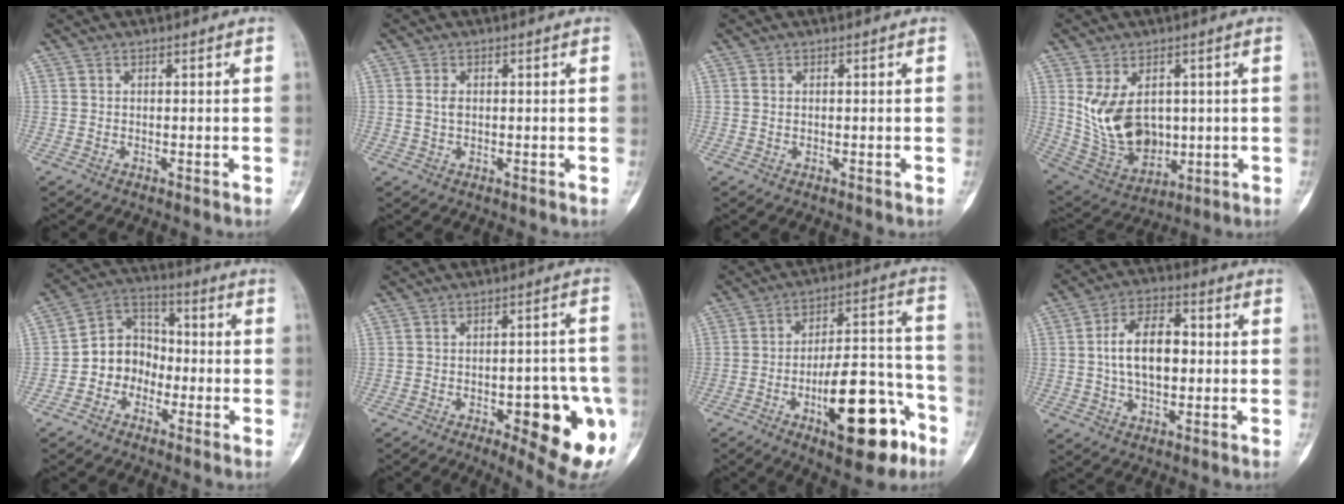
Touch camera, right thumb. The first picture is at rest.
{"total": 1.8, "force": [0.2, 1.1, 1.4], "torque": [-0.028, -0.001, 0.005]}
{"total": 0.6, "force": [0.1, 0.4, 0.4], "torque": [-0.012, 0.001, 0.004]}
{"total": 13.3, "force": [1.8, 9.0, 9.6], "torque": [-0.148, -0.014, 0.062]}
{"total": 9.2, "force": [-2.6, 7.8, 4.0], "torque": [-0.029, 0.046, -0.062]}
{"total": 16.9, "force": [-5.7, 6.0, 14.7], "torque": [-0.134, 0.021, -0.054]}
{"total": 20.0, "force": [-9.0, 7.8, 16.1], "torque": [-0.221, 0.062, -0.128]}
{"total": 11.2, "force": [0.4, 6.5, 9.2], "torque": [-0.148, 0.018, 0.003]}